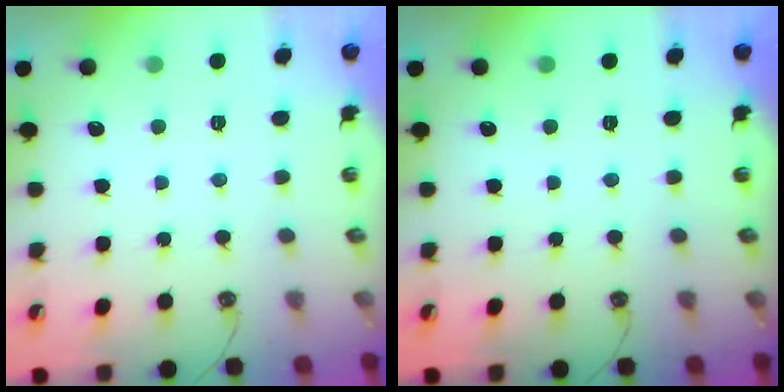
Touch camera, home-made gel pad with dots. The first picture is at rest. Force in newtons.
{"total": 0.0}